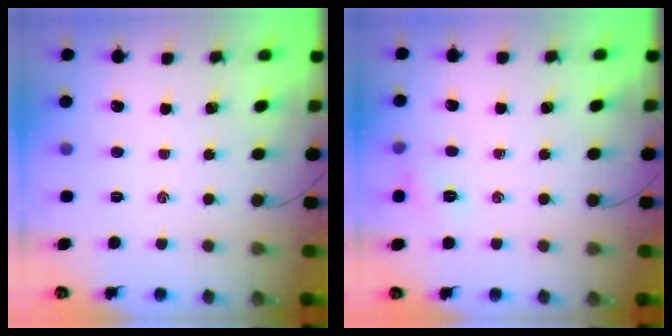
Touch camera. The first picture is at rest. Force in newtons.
{"total": 5.6, "press": 5.4, "slide": 1.5}